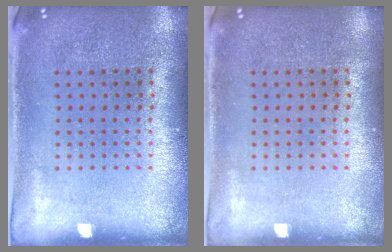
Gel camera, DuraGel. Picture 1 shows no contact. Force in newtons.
{"total": 0.0}